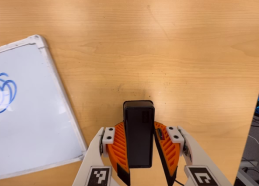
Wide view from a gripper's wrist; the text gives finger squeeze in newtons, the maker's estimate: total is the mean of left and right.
{"total": 6.3, "left": 5.8, "right": 6.8}